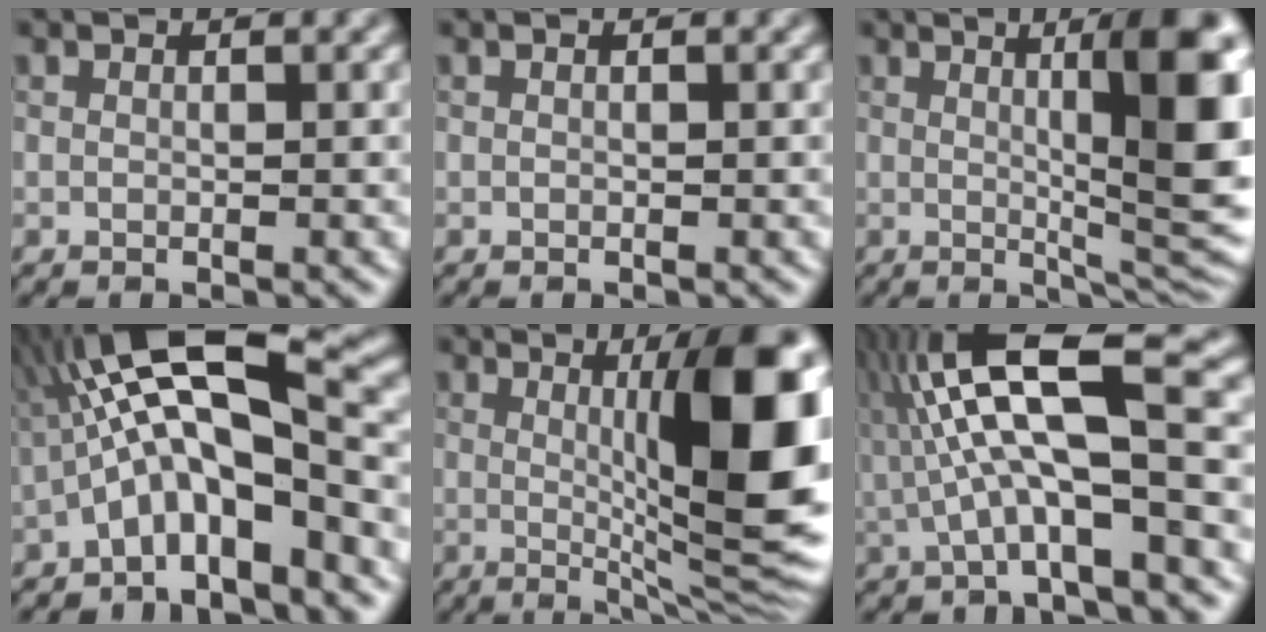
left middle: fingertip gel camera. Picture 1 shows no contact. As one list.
[{"total": 0.0}, {"total": 10.8, "force": [1.5, 2.3, 10.5], "torque": [-0.121, 0.001, 0.037]}, {"total": 9.1, "force": [-1.8, 2.5, 8.5], "torque": [-0.152, 0.035, -0.031]}, {"total": 11.3, "force": [0.5, 2.2, 11.1], "torque": [-0.154, 0.001, 0.024]}, {"total": 9.7, "force": [-0.2, 2.8, 9.3], "torque": [-0.185, 0.028, 0.000]}]